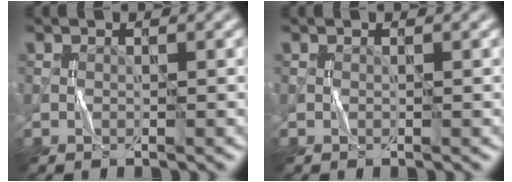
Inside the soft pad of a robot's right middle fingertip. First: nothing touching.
{"total": 0.0}